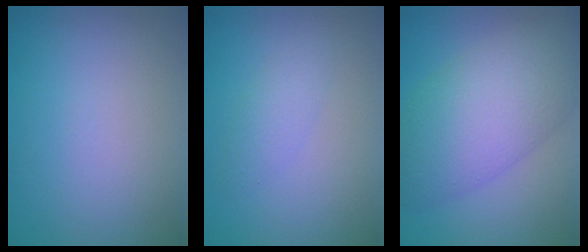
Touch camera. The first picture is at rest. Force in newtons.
{"total": 1.7, "press": 1.7, "slide": 0.0}
{"total": 9.2, "press": 9.2, "slide": 0.3}